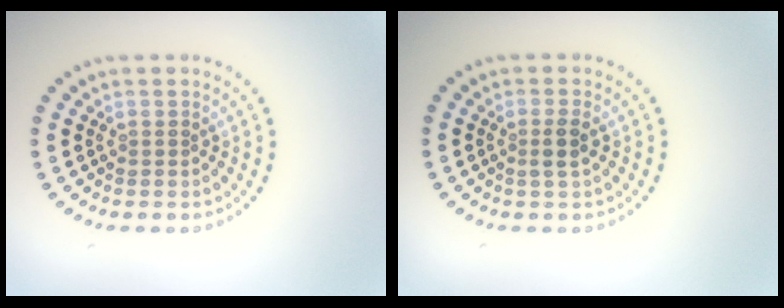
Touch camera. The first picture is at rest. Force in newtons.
{"total": 1.4, "press": 1.2, "slide": 0.7}